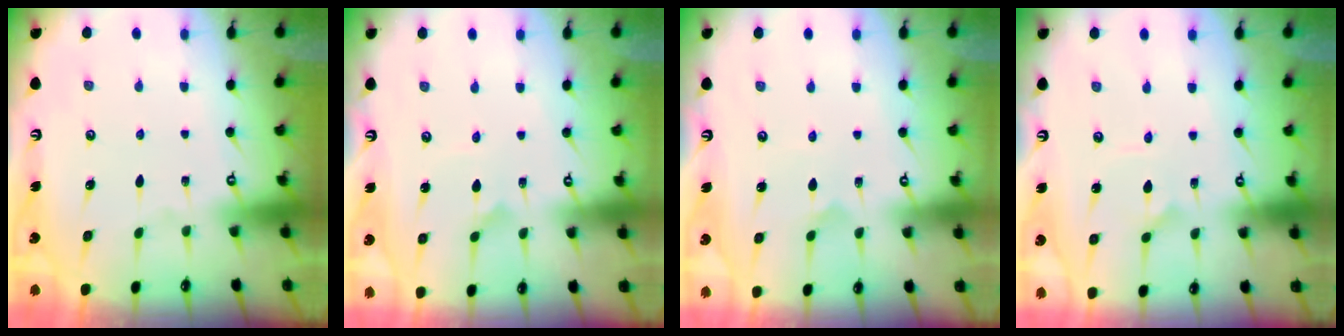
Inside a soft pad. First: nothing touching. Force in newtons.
{"total": 2.3, "press": 2.3, "slide": 0.2}
{"total": 2.9, "press": 2.9, "slide": 0.2}
{"total": 2.1, "press": 2.1, "slide": 0.5}